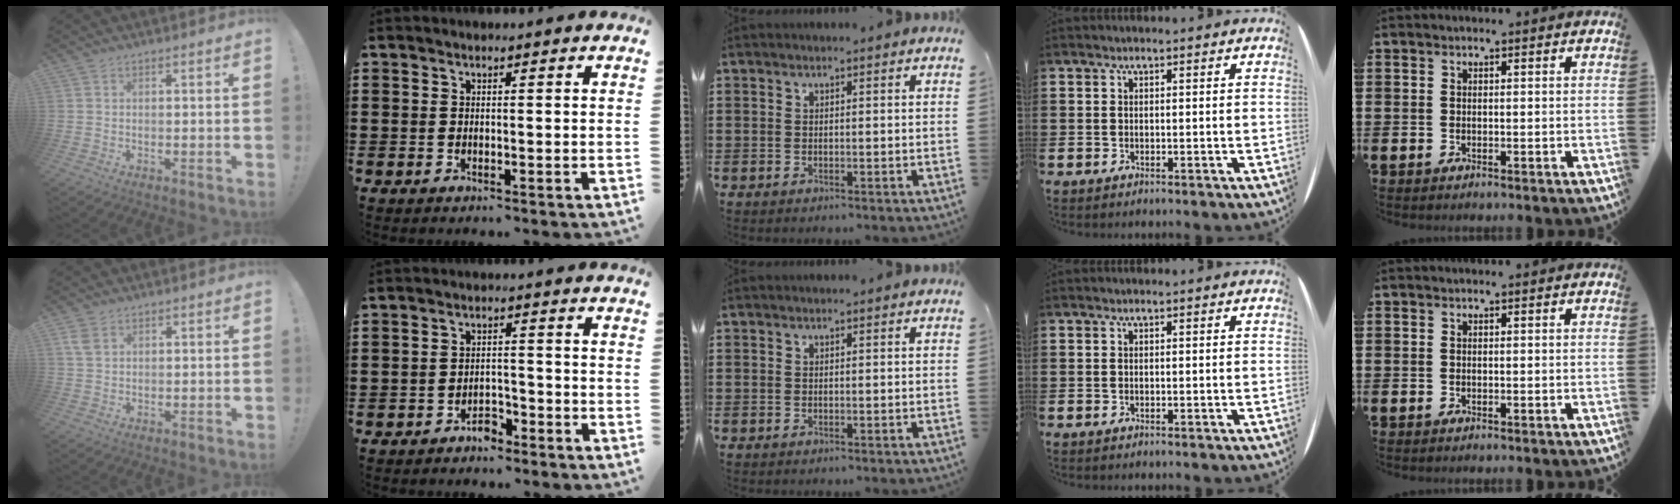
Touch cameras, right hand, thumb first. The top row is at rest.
{"thumb": {"total": 3.3, "force": [1.7, 1.8, 2.1], "torque": [-0.037, -0.001, 0.033]}, "index": {"total": 2.8, "force": [-2.5, 1.0, 0.8], "torque": [-0.020, 0.004, -0.050]}}